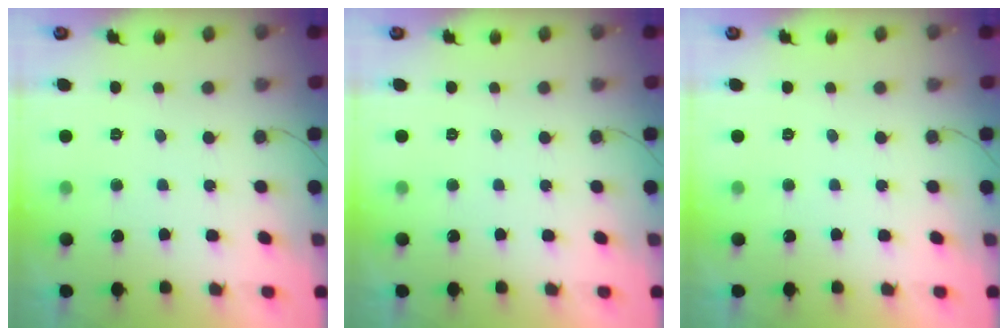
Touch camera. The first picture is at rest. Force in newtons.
{"total": 0.0}
{"total": 0.0}